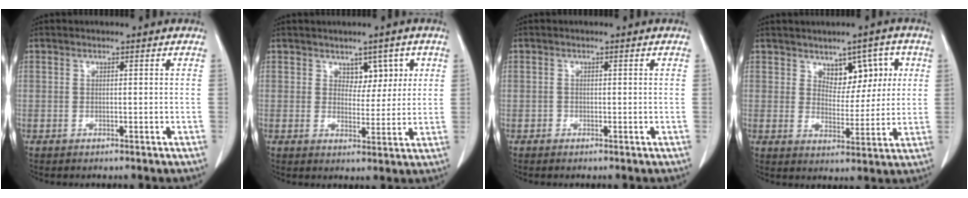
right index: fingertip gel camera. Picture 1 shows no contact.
{"total": 4.4, "force": [2.1, 2.8, 2.6], "torque": [-0.022, 0.005, 0.033]}
{"total": 0.8, "force": [-0.3, 0.7, -0.1], "torque": [0.002, 0.006, -0.009]}
{"total": 6.6, "force": [2.9, 4.1, 4.3], "torque": [-0.046, 0.012, 0.047]}